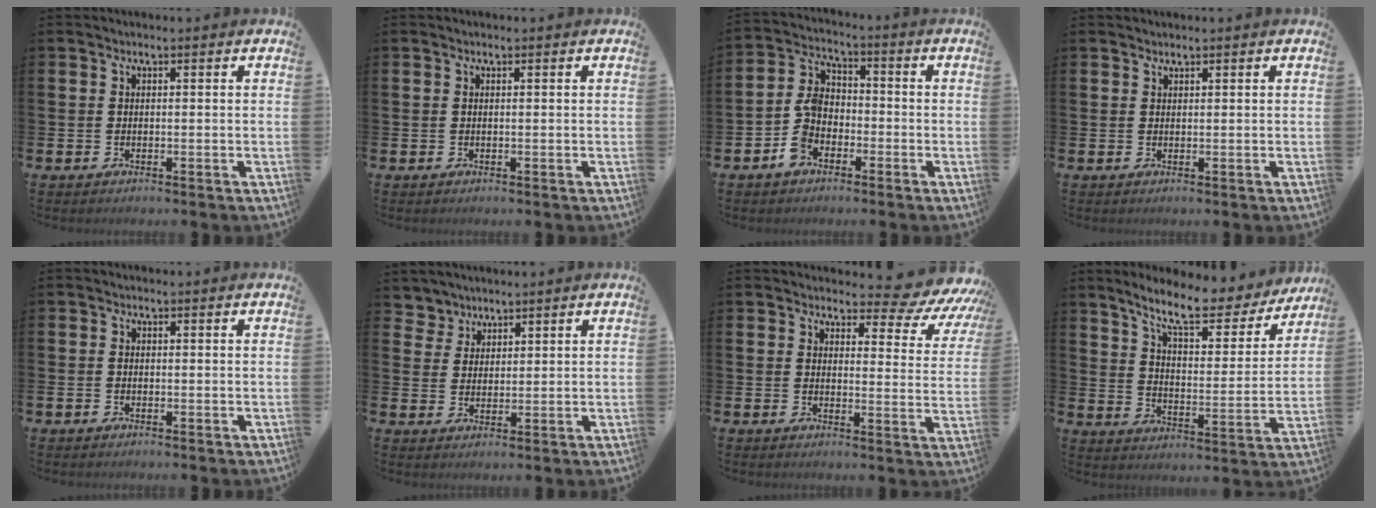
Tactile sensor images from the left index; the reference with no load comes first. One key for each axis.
{"total": 0.0}
{"total": 5.9, "fx": -2.5, "fy": 4.0, "fz": 3.4, "tx": -0.084, "ty": 0.010, "tz": -0.054}
{"total": 0.9, "fx": 0.9, "fy": 0.2, "fz": 0.0, "tx": 0.014, "ty": -0.004, "tz": 0.014}
{"total": 0.6, "fx": -0.3, "fy": 0.5, "fz": 0.3, "tx": -0.002, "ty": 0.001, "tz": -0.009}
{"total": 2.7, "fx": 2.4, "fy": 1.3, "fz": -0.1, "tx": 0.009, "ty": -0.008, "tz": 0.045}
{"total": 5.3, "fx": 4.7, "fy": 1.9, "fz": 1.7, "tx": -0.017, "ty": -0.045, "tz": 0.071}
{"total": 10.1, "fx": 8.9, "fy": 2.1, "fz": 4.3, "tx": -0.108, "ty": -0.054, "tz": 0.151}